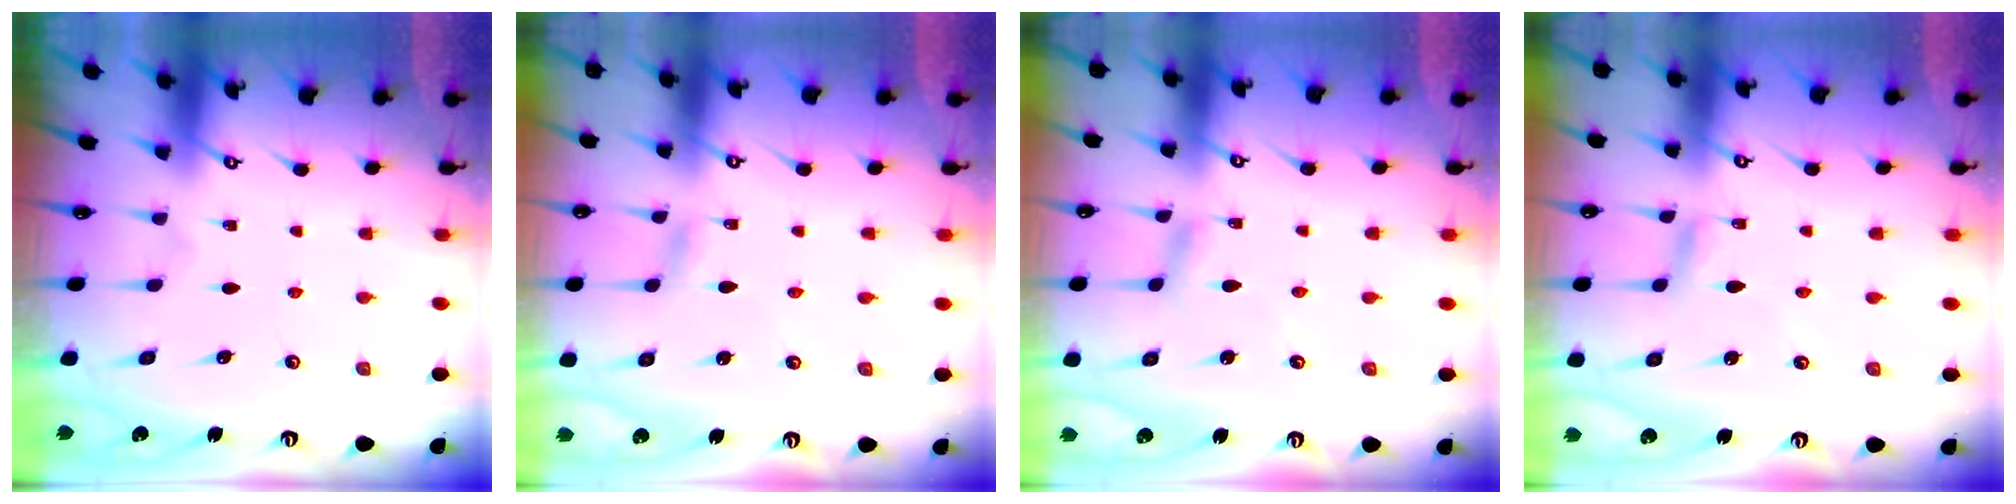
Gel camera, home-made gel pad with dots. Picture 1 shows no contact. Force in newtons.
{"total": 1.6, "press": 1.6, "slide": 0.2}
{"total": 4.0, "press": 4.0, "slide": 0.3}
{"total": 2.3, "press": 2.3, "slide": 0.2}